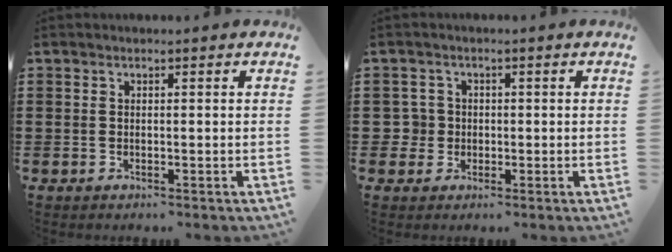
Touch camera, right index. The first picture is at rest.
{"total": 2.8, "force": [-0.4, 2.7, 0.8], "torque": [-0.036, 0.001, -0.012]}